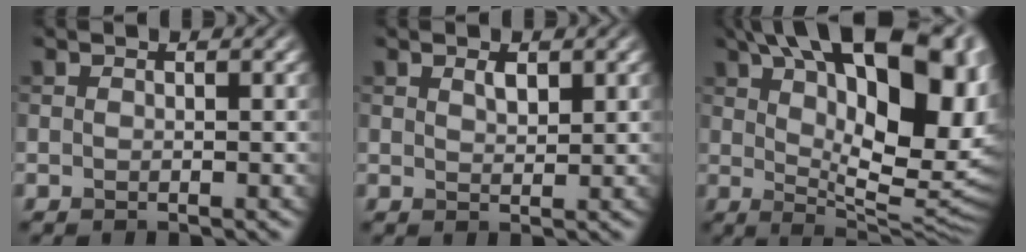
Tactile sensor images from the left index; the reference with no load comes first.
{"total": 1.3, "force": [0.8, 0.5, 0.8], "torque": [-0.016, 0.000, 0.015]}
{"total": 20.7, "force": [7.5, 9.4, 16.8], "torque": [-0.216, 0.035, 0.120]}